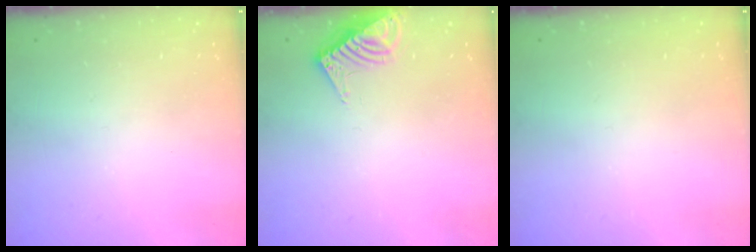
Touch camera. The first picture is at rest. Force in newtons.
{"total": 9.4, "press": 9.4, "slide": 0.8}
{"total": 0.0}